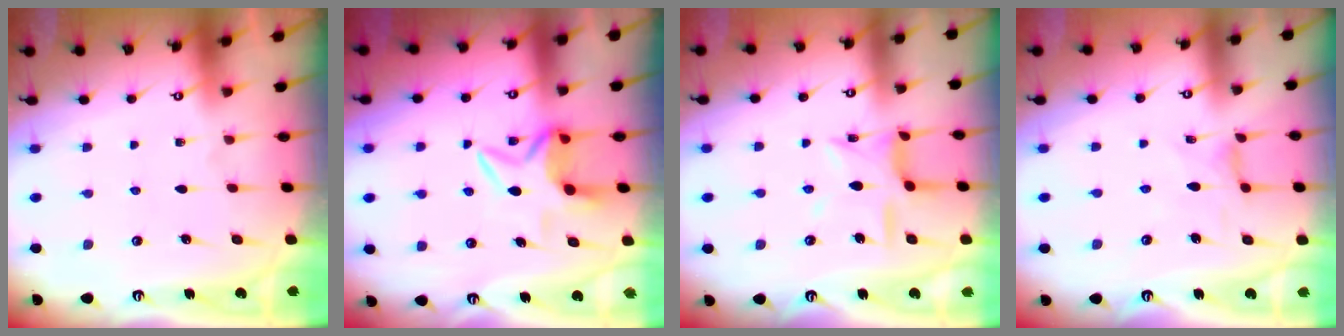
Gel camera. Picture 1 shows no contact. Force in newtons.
{"total": 8.3, "press": 8.3, "slide": 1.0}
{"total": 11.0, "press": 11.0, "slide": 0.8}
{"total": 0.7, "press": 0.6, "slide": 0.4}